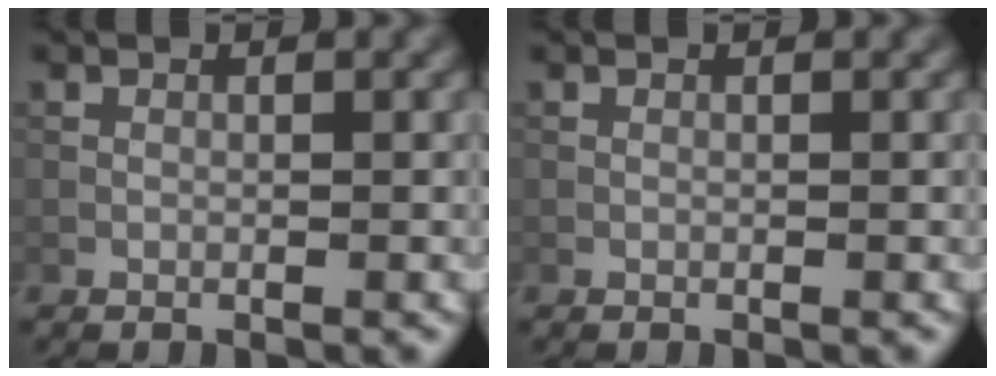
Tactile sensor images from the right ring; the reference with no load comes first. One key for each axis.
{"total": 0.0}